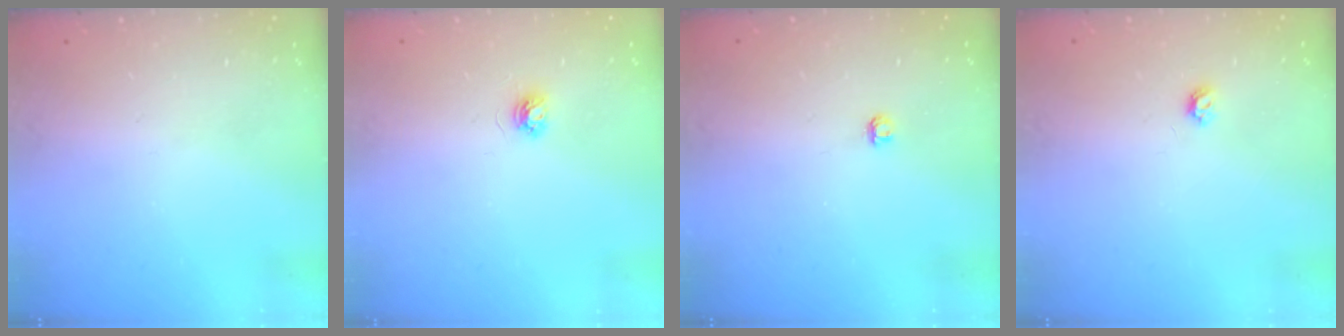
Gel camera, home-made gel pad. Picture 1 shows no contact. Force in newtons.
{"total": 3.4, "press": 3.4, "slide": 0.4}
{"total": 2.8, "press": 2.8, "slide": 0.3}
{"total": 4.0, "press": 4.0, "slide": 0.6}